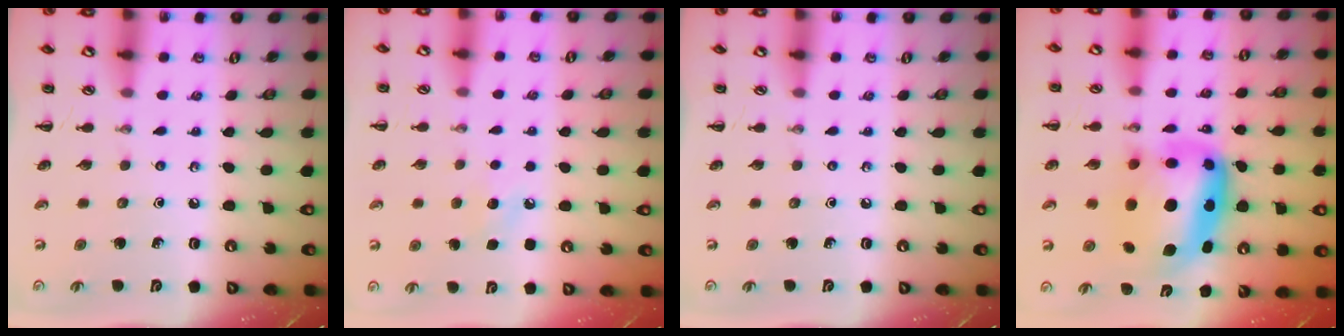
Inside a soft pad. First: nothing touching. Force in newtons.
{"total": 4.8, "press": 4.7, "slide": 1.2}
{"total": 0.0}
{"total": 13.9, "press": 13.4, "slide": 3.6}